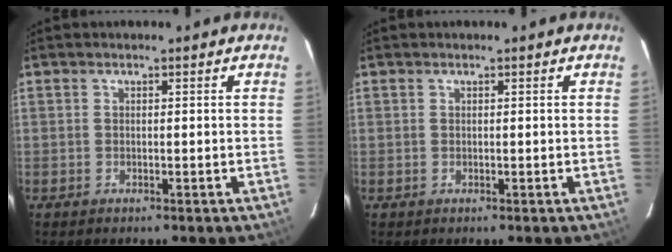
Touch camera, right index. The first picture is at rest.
{"total": 0.0}